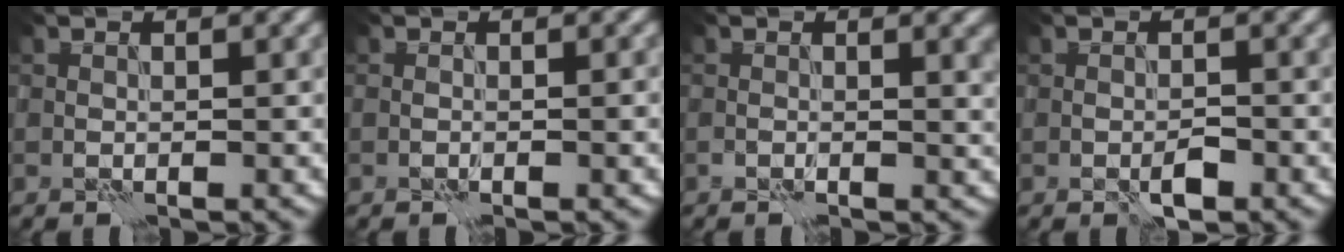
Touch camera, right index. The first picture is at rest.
{"total": 0.8, "force": [-0.4, 0.1, 0.7], "torque": [-0.012, 0.000, -0.005]}
{"total": 2.0, "force": [0.1, 0.7, 1.9], "torque": [-0.027, -0.007, -0.001]}
{"total": 1.5, "force": [-0.9, 0.6, 1.1], "torque": [-0.019, 0.001, -0.012]}